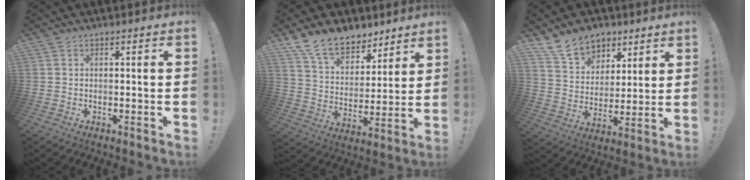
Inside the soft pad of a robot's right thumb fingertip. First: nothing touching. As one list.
[{"total": 13.7, "force": [10.9, 7.0, 4.4], "torque": [-0.092, -0.078, 0.207]}, {"total": 13.5, "force": [9.2, 9.0, 4.1], "torque": [-0.075, -0.059, 0.178]}]